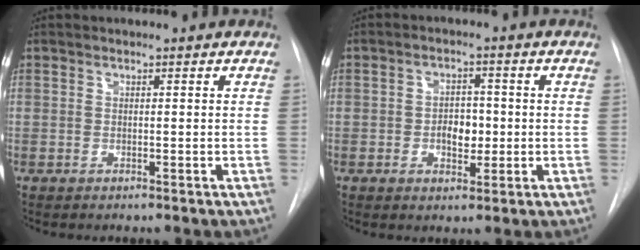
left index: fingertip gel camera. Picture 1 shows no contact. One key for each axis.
{"total": 4.1, "fx": -0.5, "fy": 2.7, "fz": 3.1, "tx": -0.044, "ty": 0.006, "tz": -0.004}